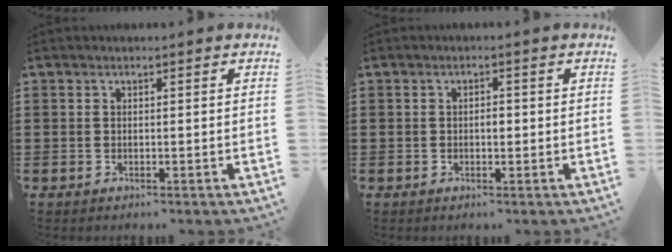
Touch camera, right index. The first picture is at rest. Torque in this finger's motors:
{"motor_torque": [0.38, -0.24, 0.02, 0.04]}